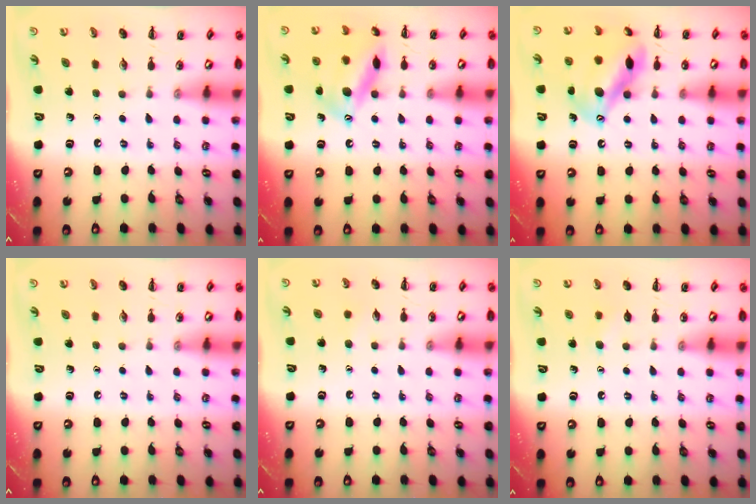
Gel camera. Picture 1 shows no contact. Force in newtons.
{"total": 16.1, "press": 16.0, "slide": 1.9}
{"total": 15.6, "press": 15.3, "slide": 3.0}
{"total": 0.0}
{"total": 3.8, "press": 3.7, "slide": 0.9}
{"total": 4.4, "press": 4.3, "slide": 1.0}